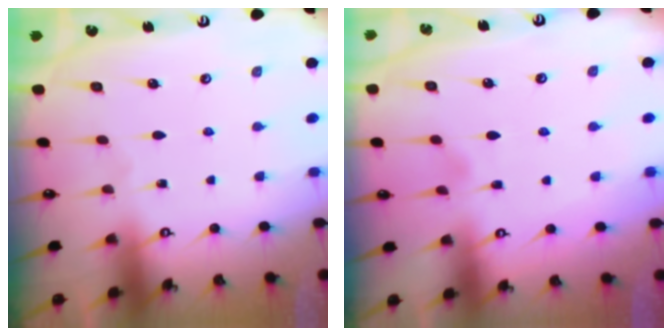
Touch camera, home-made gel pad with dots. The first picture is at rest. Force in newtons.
{"total": 1.1, "press": 0.6, "slide": 1.0}